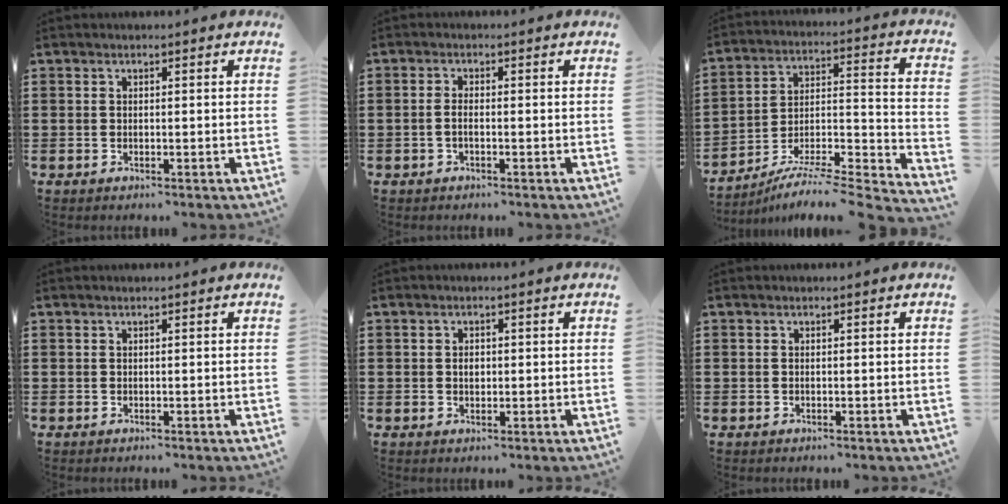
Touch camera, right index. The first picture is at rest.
{"total": 1.5, "force": [-0.7, 0.2, 1.3], "torque": [-0.034, -0.006, -0.014]}
{"total": 6.2, "force": [-5.2, 0.3, 3.4], "torque": [-0.052, -0.011, -0.105]}
{"total": 0.0}
{"total": 1.5, "force": [0.1, 1.0, 1.2], "torque": [-0.026, 0.005, 0.000]}
{"total": 0.0}